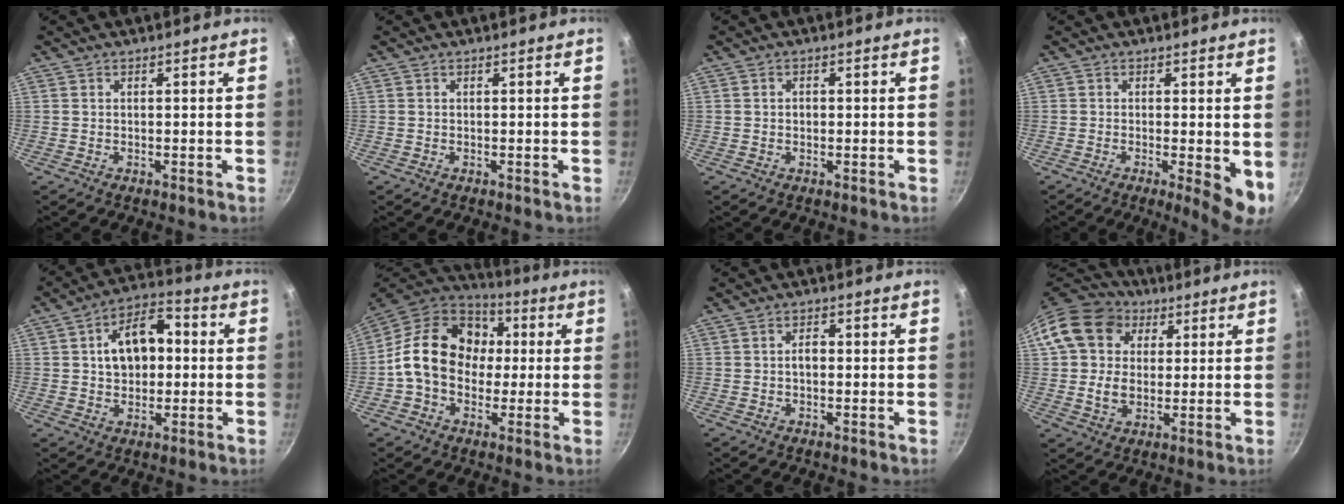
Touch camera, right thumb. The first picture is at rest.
{"total": 0.0}
{"total": 1.1, "force": [0.0, 1.0, 0.6], "torque": [-0.008, 0.005, 0.000]}
{"total": 6.6, "force": [-0.9, 1.6, 6.3], "torque": [-0.079, -0.012, -0.010]}
{"total": 12.5, "force": [1.2, 8.5, 9.1], "torque": [-0.109, 0.025, 0.010]}
{"total": 18.9, "force": [0.9, 14.7, 11.8], "torque": [-0.166, 0.038, 0.000]}
{"total": 2.2, "force": [-0.2, 1.5, 1.7], "torque": [-0.021, 0.008, -0.005]}
{"total": 16.3, "force": [4.4, 13.0, 8.8], "torque": [-0.155, 0.018, 0.067]}